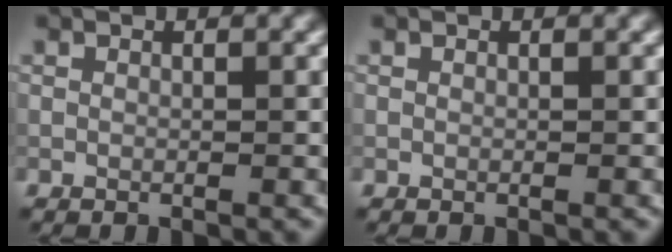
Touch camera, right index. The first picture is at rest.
{"total": 0.0}